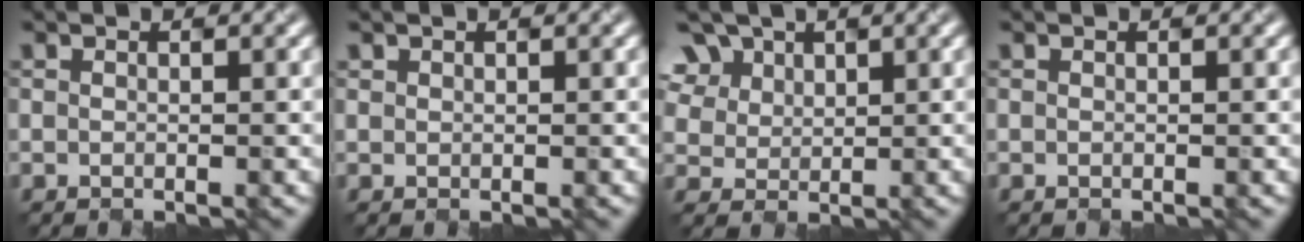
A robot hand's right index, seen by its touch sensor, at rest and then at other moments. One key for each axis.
{"total": 0.8, "fx": -0.1, "fy": -0.5, "fz": -0.7, "tx": -0.002, "ty": -0.007, "tz": 0.021}
{"total": 6.0, "fx": 3.0, "fy": 4.8, "fz": 2.2, "tx": -0.105, "ty": 0.016, "tz": 0.076}
{"total": 0.0}